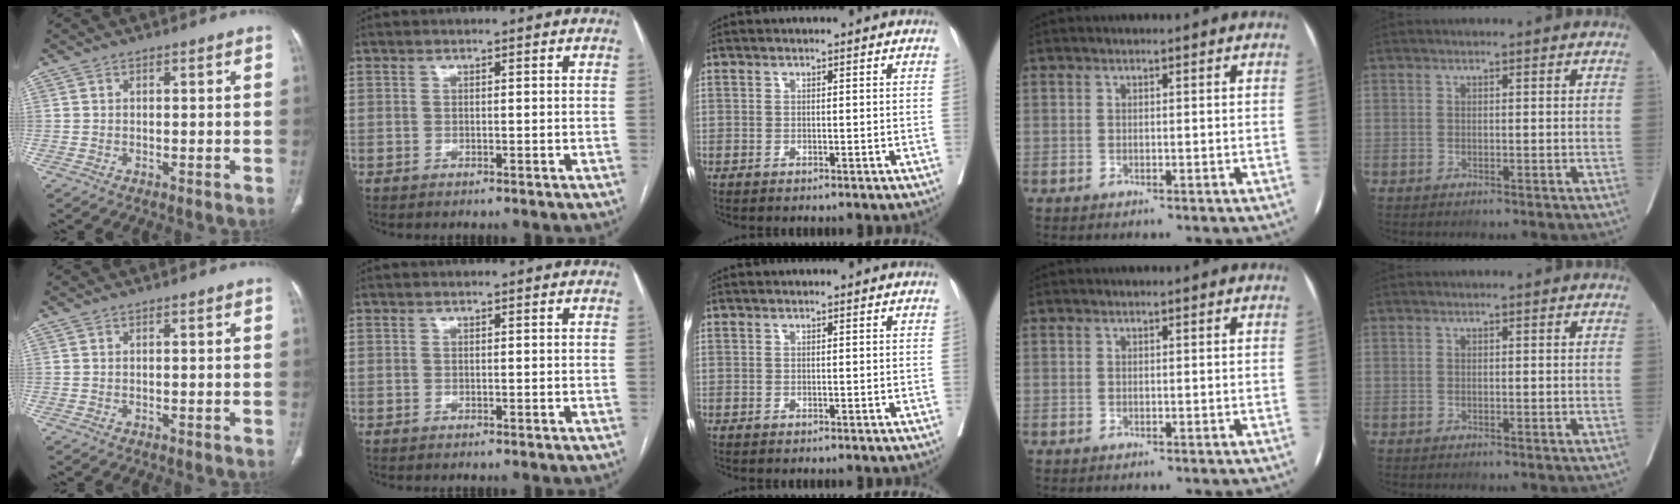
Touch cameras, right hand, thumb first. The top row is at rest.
{}